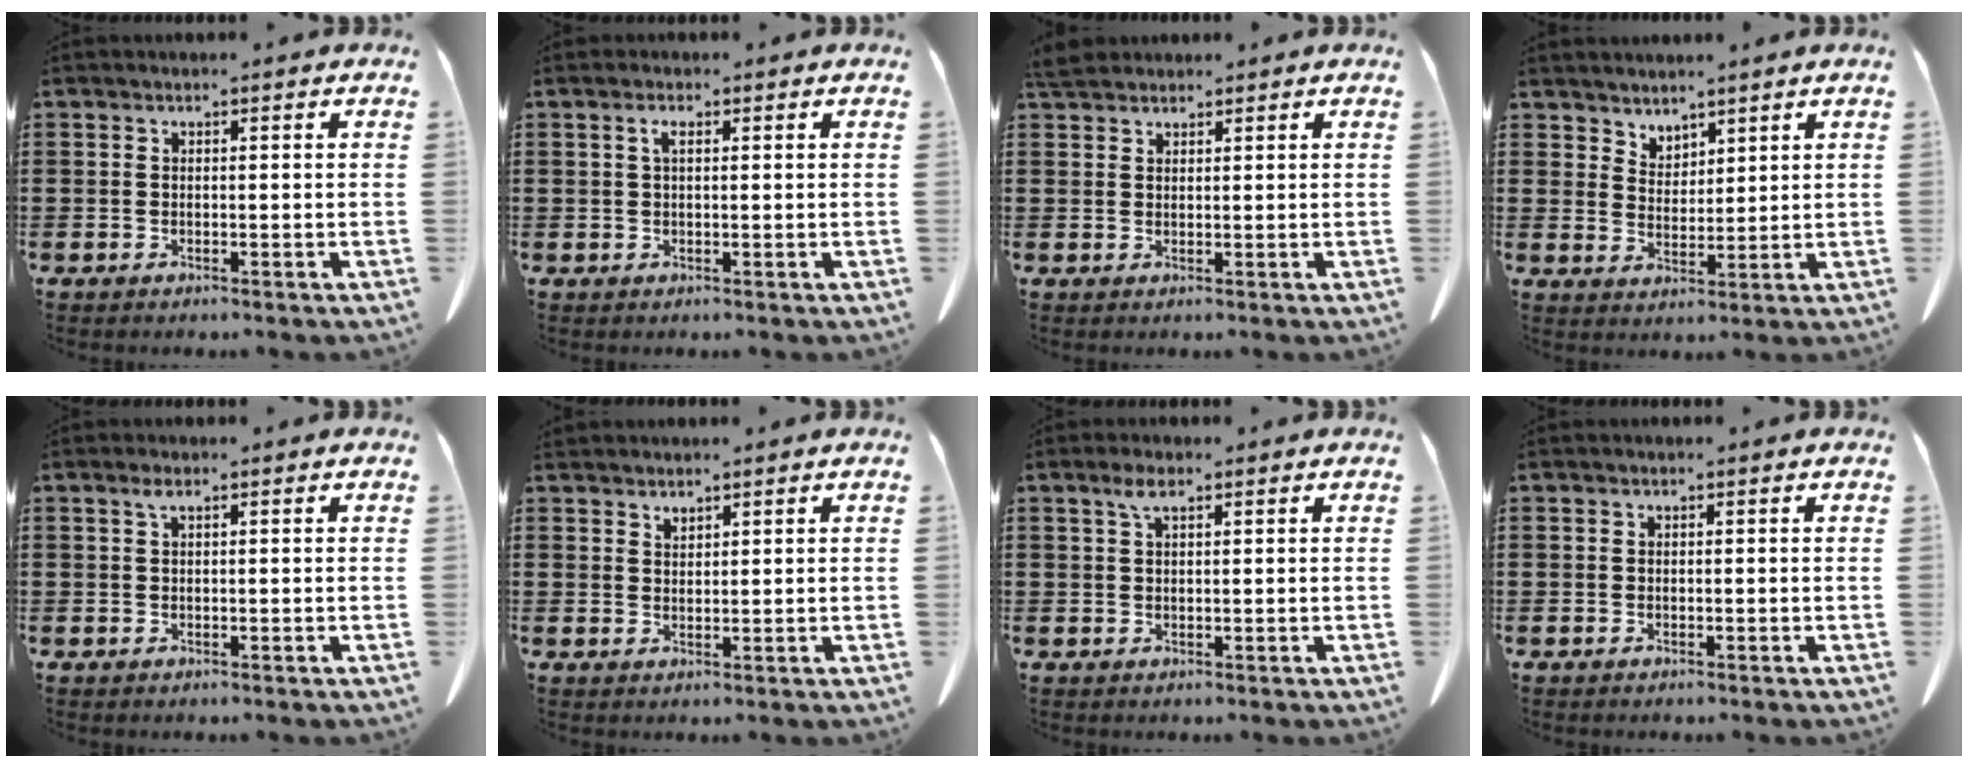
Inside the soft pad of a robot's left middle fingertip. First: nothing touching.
{"total": 1.6, "force": [0.5, 0.5, 1.4], "torque": [-0.029, 0.005, 0.008]}
{"total": 2.9, "force": [2.6, 0.8, 0.9], "torque": [-0.026, 0.001, 0.051]}
{"total": 3.1, "force": [3.0, 1.0, -0.4], "torque": [-0.003, -0.008, 0.057]}
{"total": 1.1, "force": [0.5, 0.3, 1.0], "torque": [-0.020, 0.004, 0.008]}
{"total": 1.5, "force": [1.5, 0.3, 0.0], "torque": [-0.003, -0.001, 0.029]}
{"total": 2.4, "force": [1.3, 0.7, 1.9], "torque": [-0.042, 0.005, 0.022]}
{"total": 0.0}